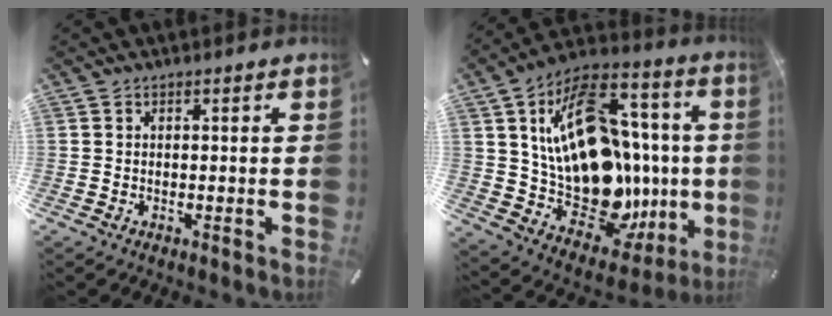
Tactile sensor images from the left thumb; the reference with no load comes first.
{"total": 25.4, "force": [0.8, 16.8, 19.1], "torque": [-0.323, -0.043, 0.035]}